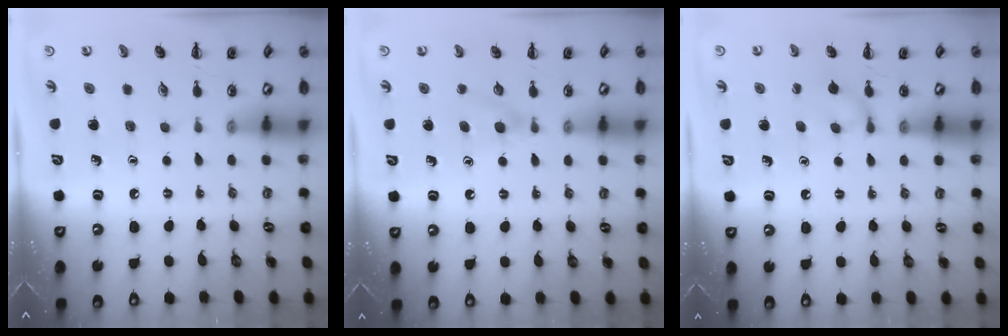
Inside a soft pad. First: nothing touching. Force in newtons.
{"total": 4.2, "press": 4.0, "slide": 1.5}
{"total": 5.9, "press": 5.6, "slide": 1.6}